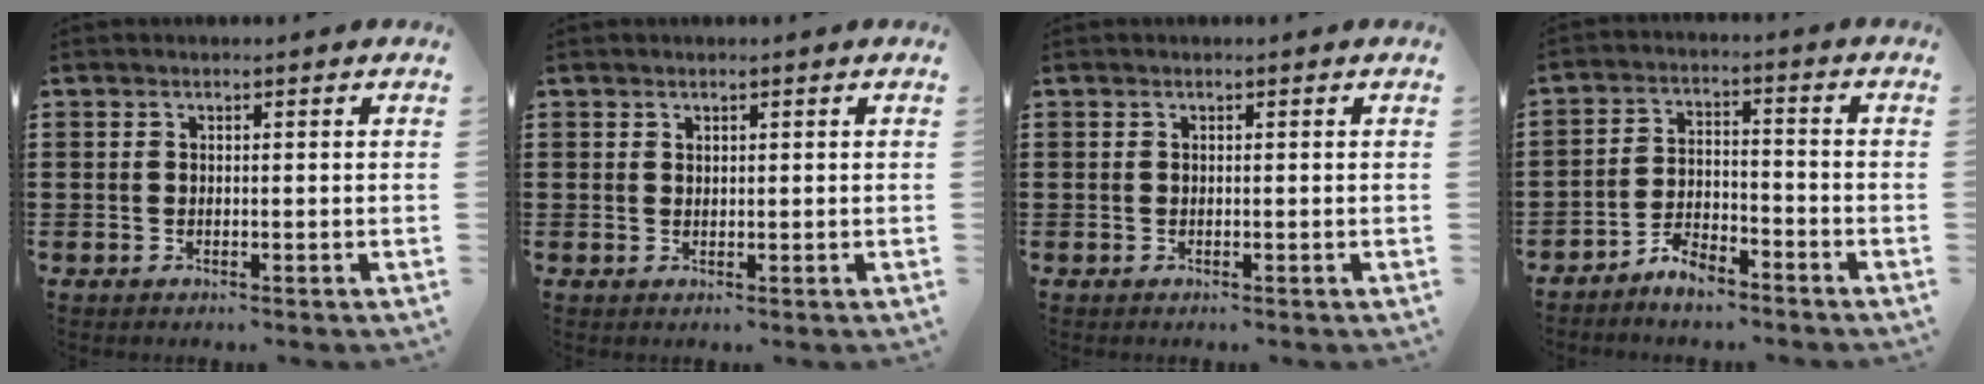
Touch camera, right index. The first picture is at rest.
{"total": 0.7, "force": [0.6, 0.3, 0.1], "torque": [-0.003, 0.000, 0.012]}
{"total": 0.0}
{"total": 4.5, "force": [-4.3, 0.9, 0.9], "torque": [-0.018, 0.009, -0.085]}